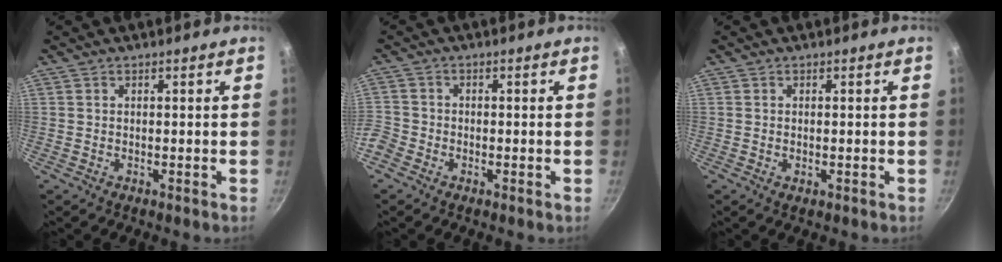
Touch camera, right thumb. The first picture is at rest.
{"total": 5.1, "force": [-2.4, 4.0, 1.9], "torque": [-0.049, 0.015, -0.057]}
{"total": 1.1, "force": [-0.2, 0.6, 0.9], "torque": [-0.013, -0.001, -0.003]}